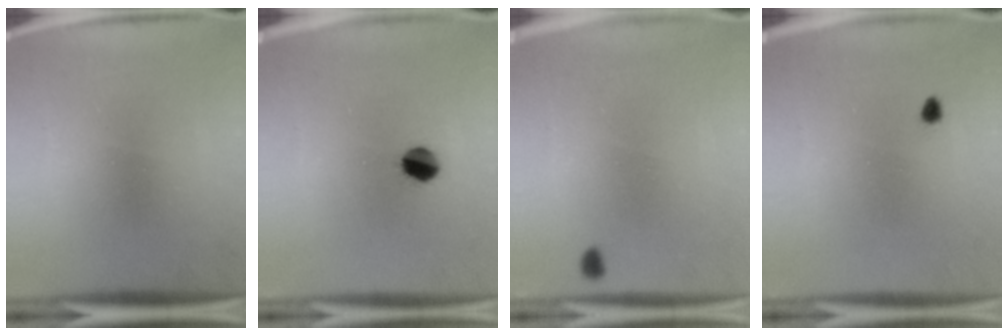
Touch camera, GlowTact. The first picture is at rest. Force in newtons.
{"total": 5.5}
{"total": 0.7}
{"total": 1.0}